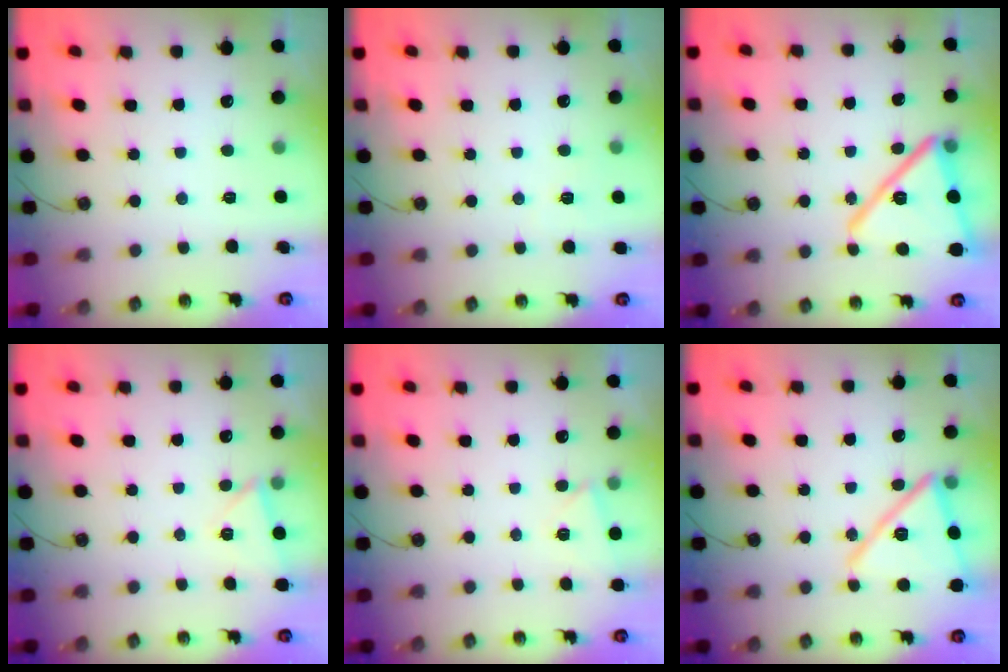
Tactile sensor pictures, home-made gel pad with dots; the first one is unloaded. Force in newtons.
{"total": 2.4, "press": 2.2, "slide": 1.0}
{"total": 20.6, "press": 20.5, "slide": 1.4}
{"total": 3.5, "press": 3.1, "slide": 1.5}
{"total": 3.9, "press": 2.7, "slide": 2.8}
{"total": 17.8, "press": 17.7, "slide": 1.2}